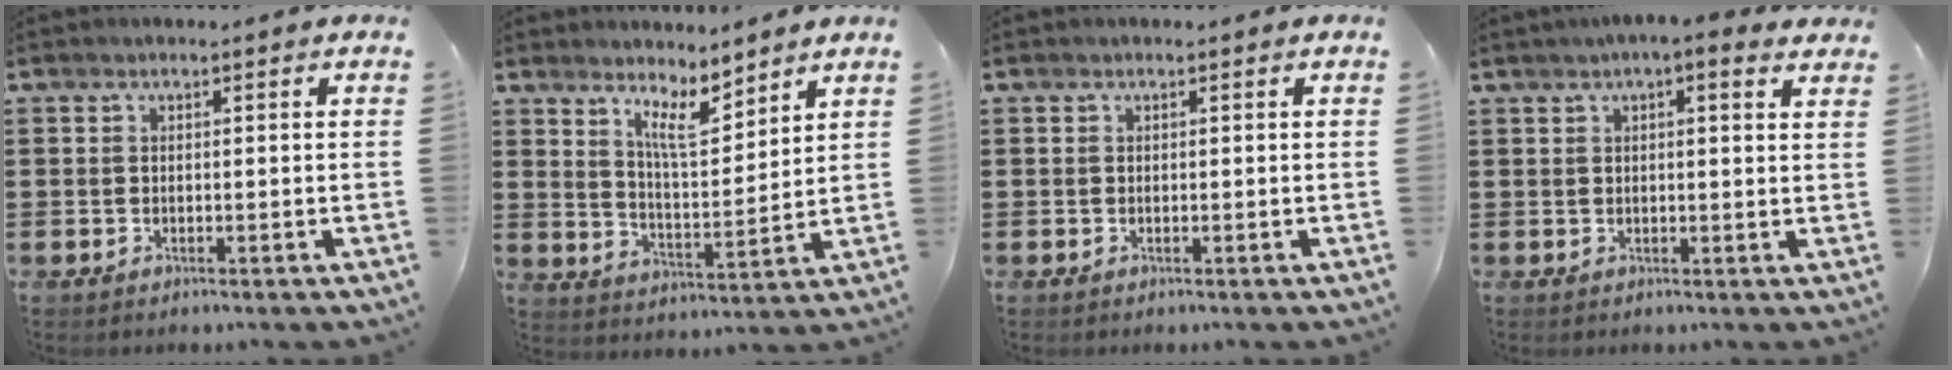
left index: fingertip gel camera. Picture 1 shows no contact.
{"total": 7.1, "force": [6.0, 1.7, 3.6], "torque": [-0.069, -0.029, 0.104]}
{"total": 0.0}
{"total": 3.5, "force": [2.6, 0.2, 2.3], "torque": [-0.043, -0.001, 0.044]}